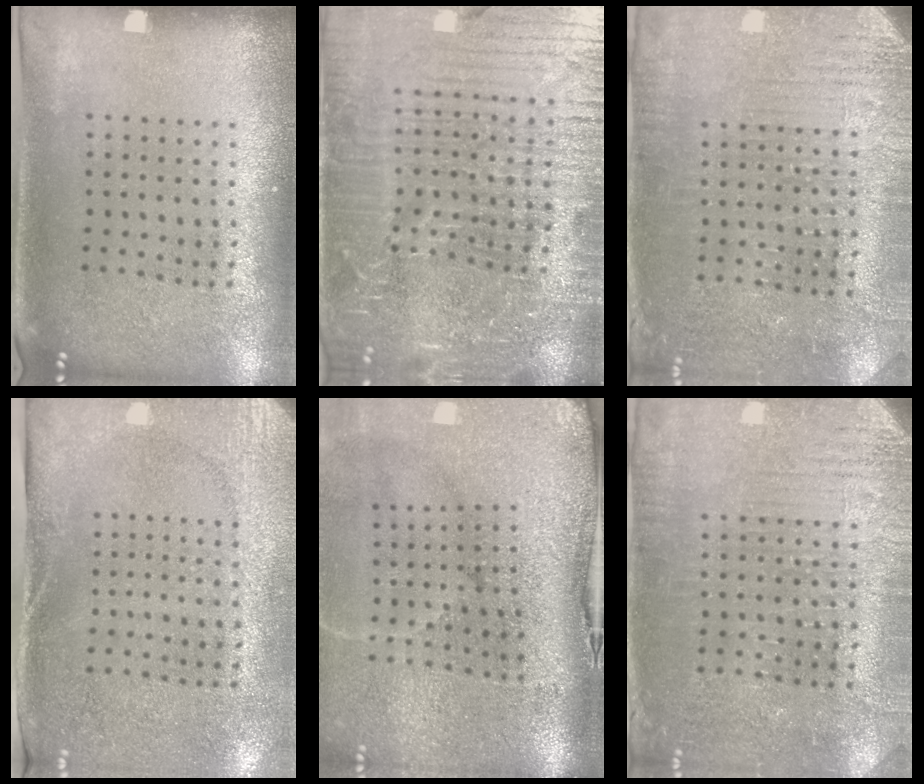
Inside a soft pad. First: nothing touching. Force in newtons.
{"total": 6.9, "press": 6.0, "slide": 3.4}
{"total": 3.0, "press": 2.9, "slide": 0.7}
{"total": 2.7, "press": 2.1, "slide": 1.6}
{"total": 4.8, "press": 3.8, "slide": 3.0}
{"total": 3.0, "press": 2.9, "slide": 0.7}